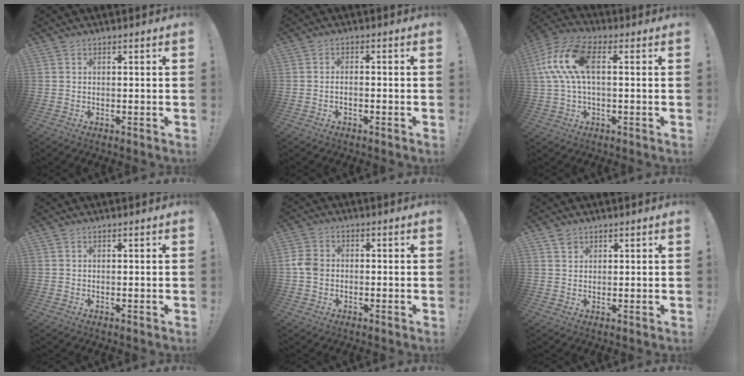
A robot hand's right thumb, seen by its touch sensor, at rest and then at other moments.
{"total": 1.8, "force": [-1.3, 0.1, 1.1], "torque": [-0.027, 0.008, -0.023]}
{"total": 13.9, "force": [2.2, 6.8, 11.9], "torque": [-0.249, 0.011, 0.042]}
{"total": 0.0}
{"total": 4.9, "force": [-1.3, 3.7, 3.0], "torque": [-0.071, 0.014, -0.022]}
{"total": 1.9, "force": [1.4, 1.3, 0.3], "torque": [0.001, -0.005, 0.027]}